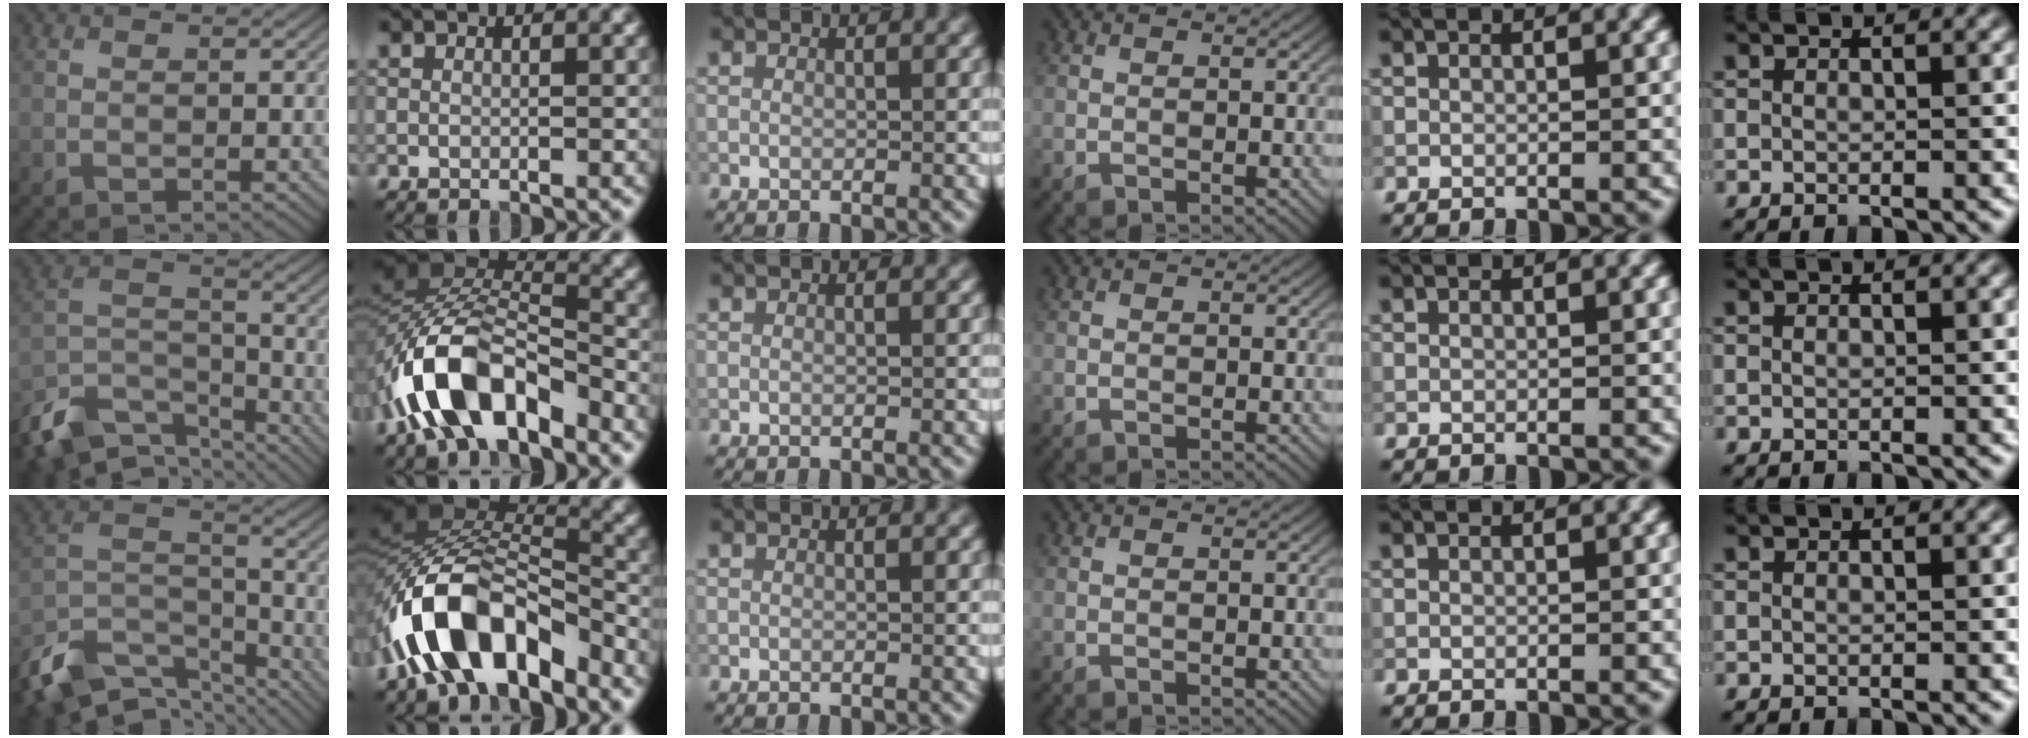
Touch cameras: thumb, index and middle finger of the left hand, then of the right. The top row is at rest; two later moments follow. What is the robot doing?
{"motion": "lift_and_place", "object": "coin"}